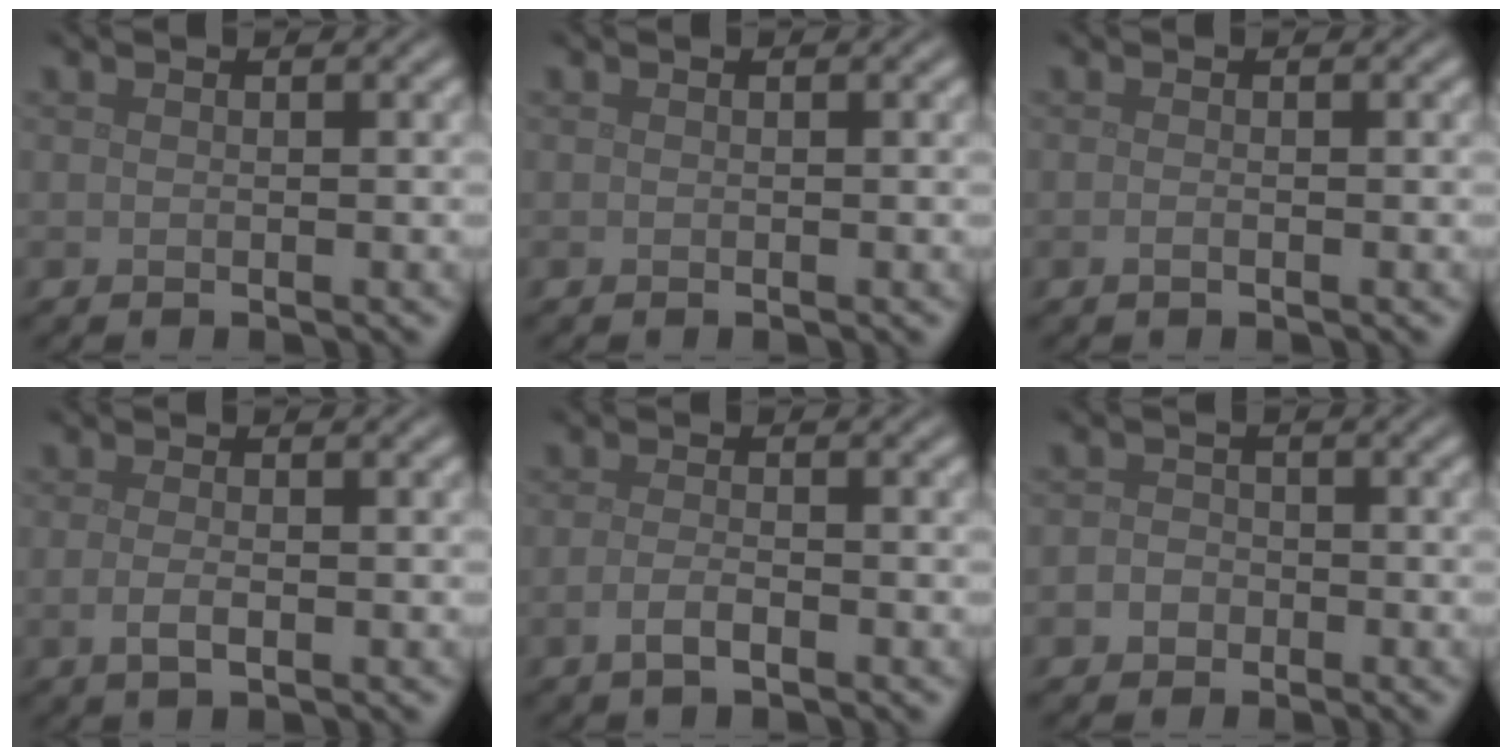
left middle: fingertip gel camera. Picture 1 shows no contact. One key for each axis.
{"total": 0.0}
{"total": 0.6, "fx": -0.2, "fy": 0.2, "fz": 0.6, "tx": -0.009, "ty": -0.003, "tz": -0.006}
{"total": 1.8, "fx": -0.4, "fy": 0.7, "fz": 1.6, "tx": -0.035, "ty": -0.006, "tz": -0.009}
{"total": 1.8, "fx": -0.8, "fy": 0.6, "fz": 1.5, "tx": -0.032, "ty": -0.001, "tz": -0.019}
{"total": 1.9, "fx": -0.7, "fy": 1.7, "fz": 0.7, "tx": 0.005, "ty": 0.001, "tz": -0.017}